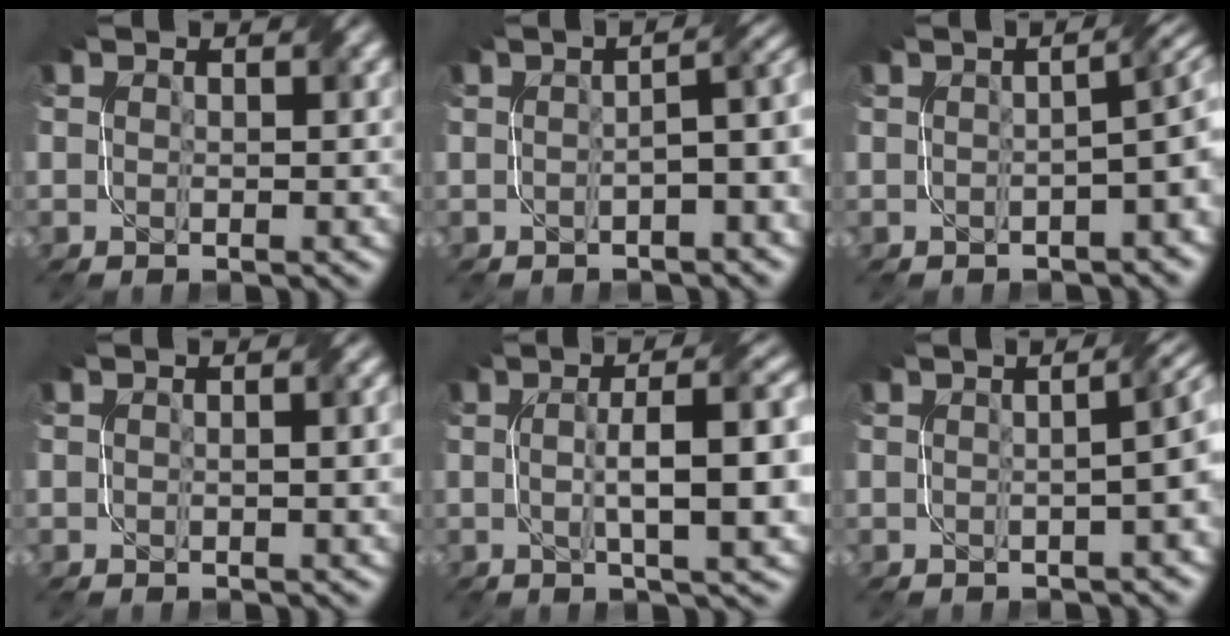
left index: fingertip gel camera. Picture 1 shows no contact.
{"total": 4.4, "force": [-0.9, 1.3, 4.1], "torque": [-0.046, 0.013, -0.012]}
{"total": 5.1, "force": [-0.9, 1.7, 4.7], "torque": [-0.043, 0.006, -0.015]}
{"total": 2.2, "force": [0.2, 0.8, 2.0], "torque": [-0.028, 0.003, 0.004]}
{"total": 9.1, "force": [0.5, 2.3, 8.8], "torque": [-0.119, 0.014, 0.006]}
{"total": 5.9, "force": [0.3, 2.7, 5.2], "torque": [-0.019, 0.023, -0.009]}